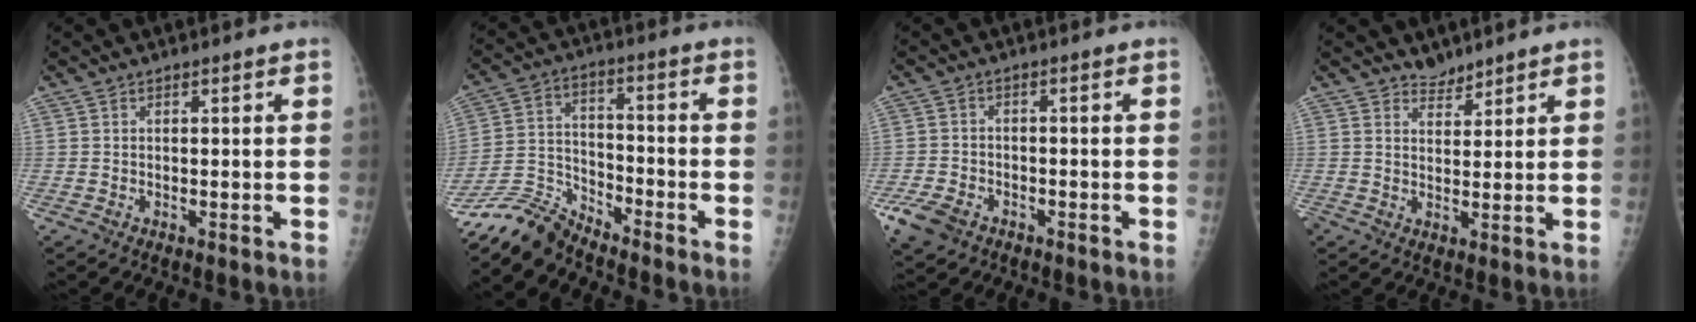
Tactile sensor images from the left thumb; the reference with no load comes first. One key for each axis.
{"total": 9.0, "fx": -8.8, "fy": 1.7, "fz": 0.5, "tx": -0.012, "ty": 0.064, "tz": -0.179}
{"total": 6.2, "fx": -3.7, "fy": 4.1, "fz": 2.9, "tx": -0.067, "ty": 0.011, "tz": -0.065}
{"total": 3.0, "fx": 2.6, "fy": 1.4, "fz": -0.2, "tx": 0.024, "ty": -0.021, "tz": 0.041}